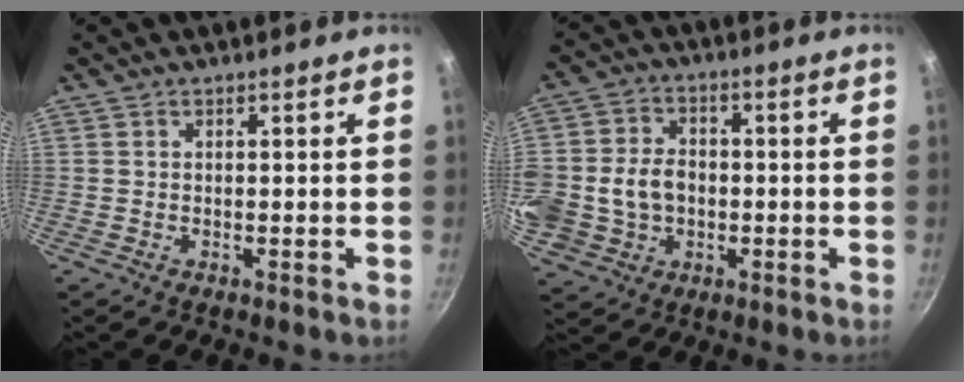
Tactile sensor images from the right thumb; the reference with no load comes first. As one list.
[{"total": 16.1, "force": [-1.5, 13.4, 8.9], "torque": [-0.197, 0.031, -0.018]}]